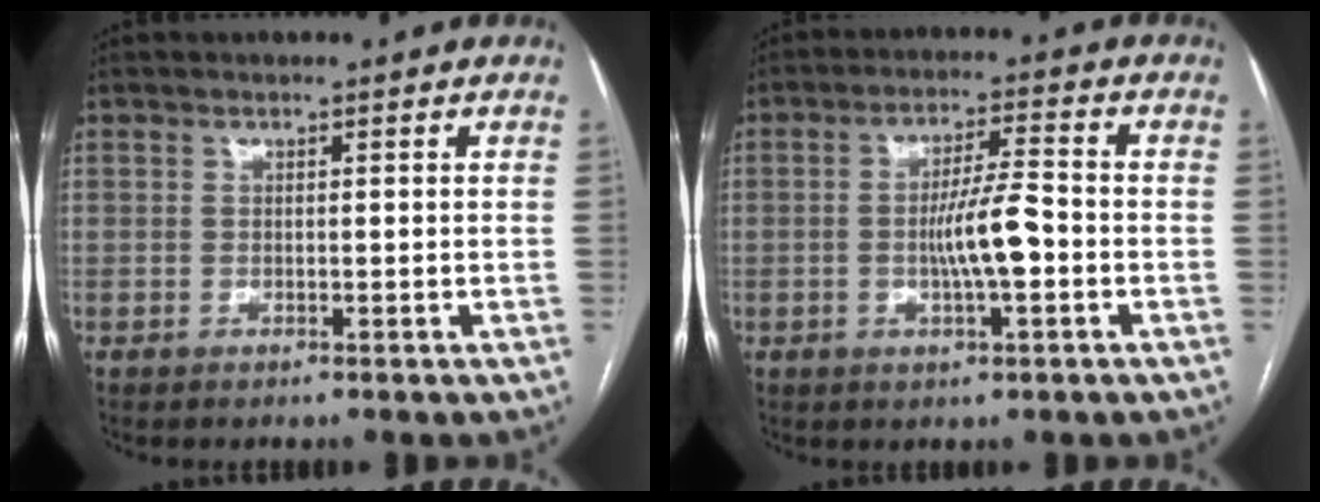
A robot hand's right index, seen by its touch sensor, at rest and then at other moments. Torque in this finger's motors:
{"motor_torque": [0.68, -0.07, 0.39, 0.11]}